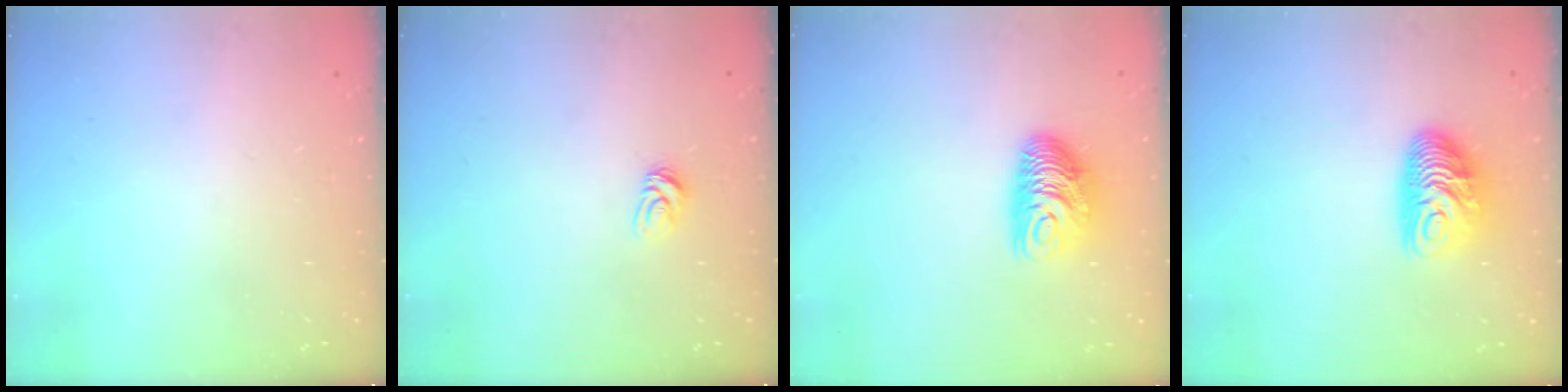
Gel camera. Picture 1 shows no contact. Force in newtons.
{"total": 4.5, "press": 4.5, "slide": 0.3}
{"total": 10.2, "press": 10.2, "slide": 0.4}
{"total": 9.8, "press": 9.8, "slide": 0.7}